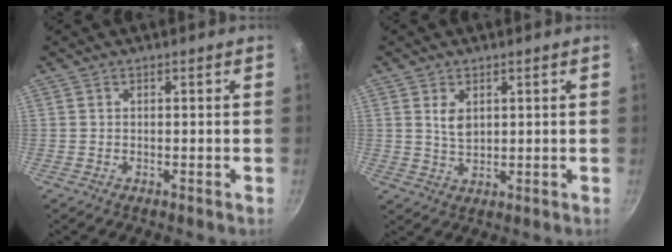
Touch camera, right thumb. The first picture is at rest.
{"total": 3.3, "force": [1.2, 2.1, 2.3], "torque": [-0.036, -0.008, 0.024]}